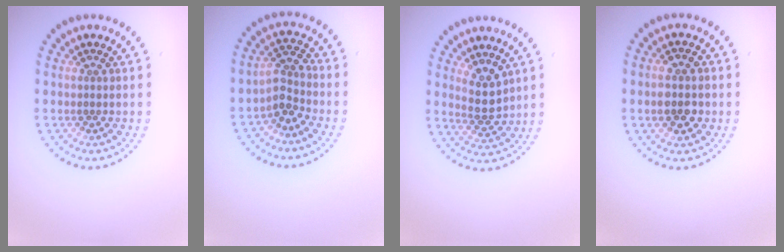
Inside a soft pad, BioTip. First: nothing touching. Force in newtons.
{"total": 2.5, "press": 2.0, "slide": 1.6}
{"total": 2.9, "press": 2.6, "slide": 1.3}
{"total": 2.7, "press": 2.7, "slide": 0.3}